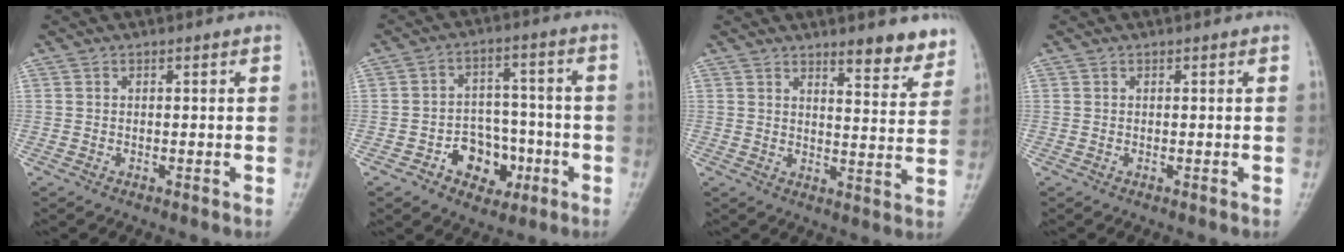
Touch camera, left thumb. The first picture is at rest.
{"total": 9.4, "force": [-3.9, 7.1, 4.7], "torque": [-0.029, 0.040, -0.060]}
{"total": 7.2, "force": [5.6, 1.9, 4.2], "torque": [-0.030, -0.040, 0.075]}
{"total": 0.0}